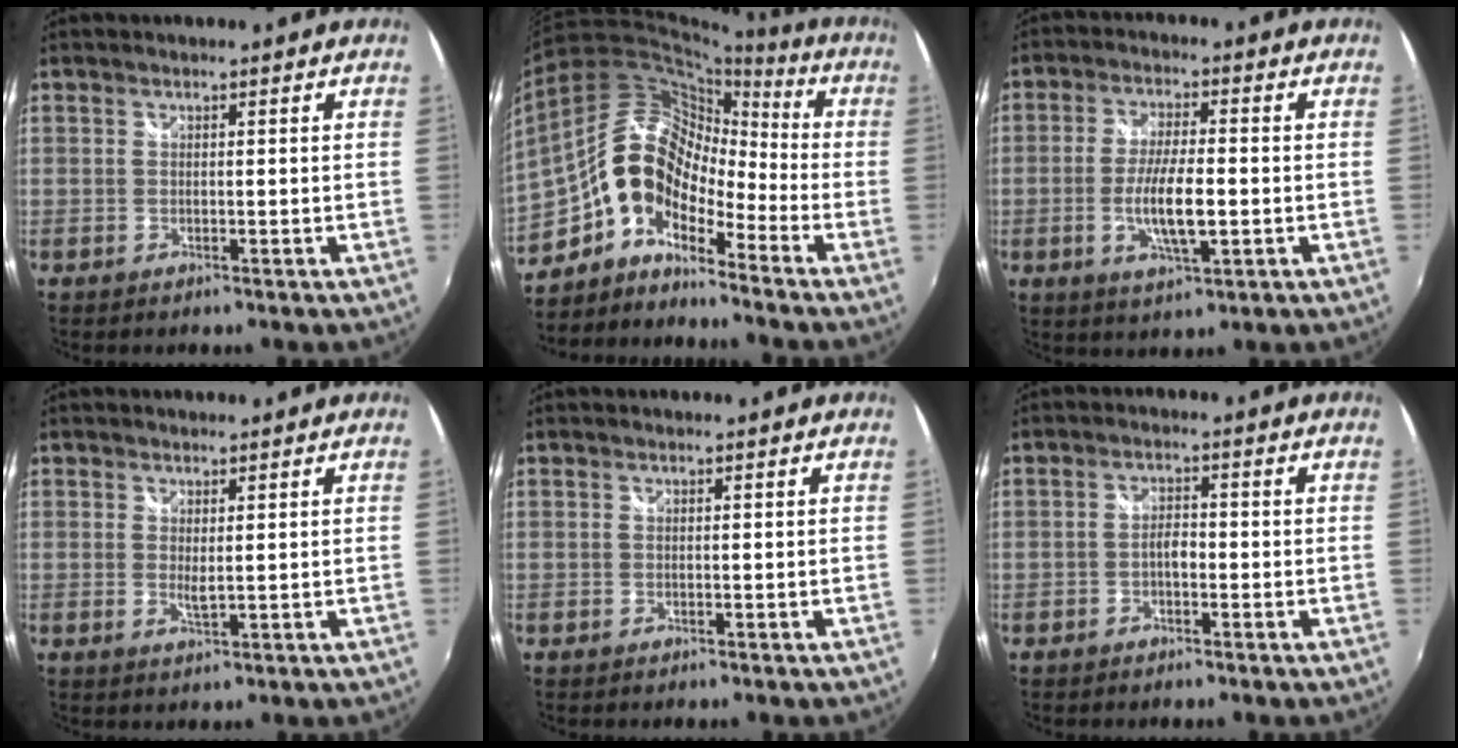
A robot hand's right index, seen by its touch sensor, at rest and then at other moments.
{"total": 13.1, "force": [-7.2, 7.3, 8.1], "torque": [-0.133, 0.022, -0.154]}
{"total": 8.7, "force": [-1.9, 2.2, 8.2], "torque": [-0.156, -0.010, -0.031]}
{"total": 2.0, "force": [0.5, 0.6, 1.8], "torque": [-0.032, -0.006, 0.007]}
{"total": 0.0}
{"total": 2.4, "force": [-1.0, 1.2, 1.8], "torque": [-0.034, 0.005, -0.020]}